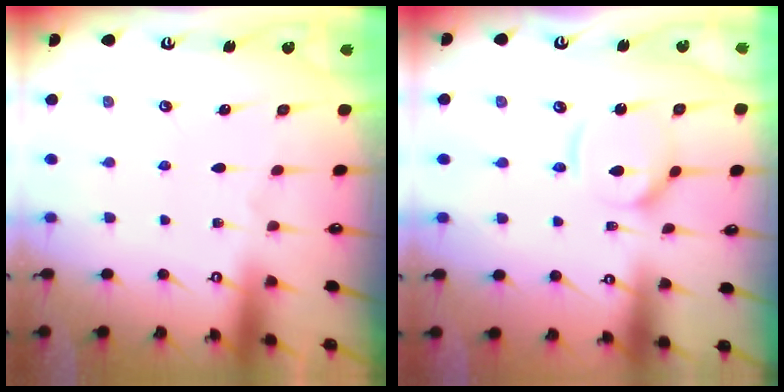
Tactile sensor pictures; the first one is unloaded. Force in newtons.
{"total": 10.5, "press": 10.4, "slide": 1.1}